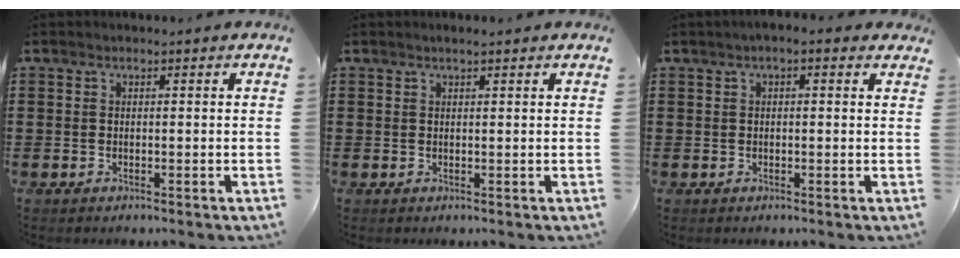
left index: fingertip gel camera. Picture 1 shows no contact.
{"total": 0.9, "force": [0.7, 0.0, 0.6], "torque": [-0.012, 0.000, 0.013]}
{"total": 1.4, "force": [0.6, 0.5, 1.2], "torque": [-0.022, 0.005, 0.009]}